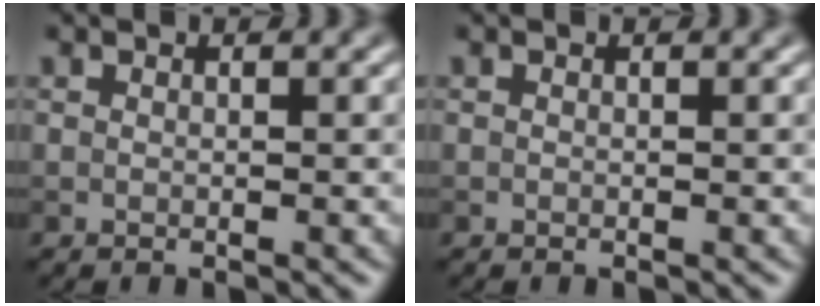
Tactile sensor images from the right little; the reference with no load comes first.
{"total": 0.0}